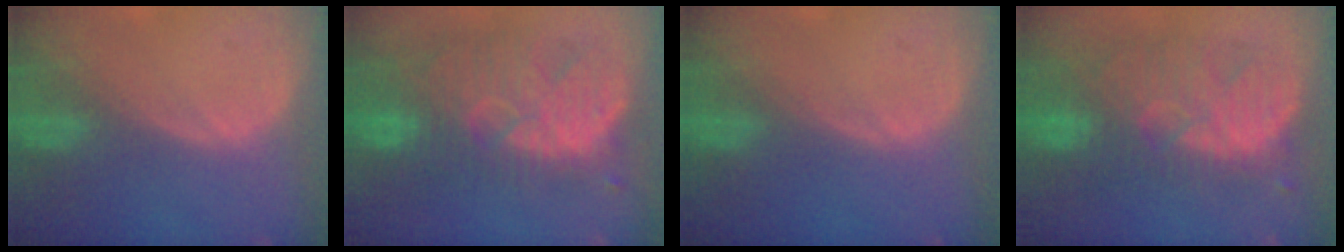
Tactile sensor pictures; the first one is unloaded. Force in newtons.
{"total": 11.5, "press": 10.9, "slide": 3.7}
{"total": 0.0}
{"total": 9.9, "press": 9.7, "slide": 2.0}